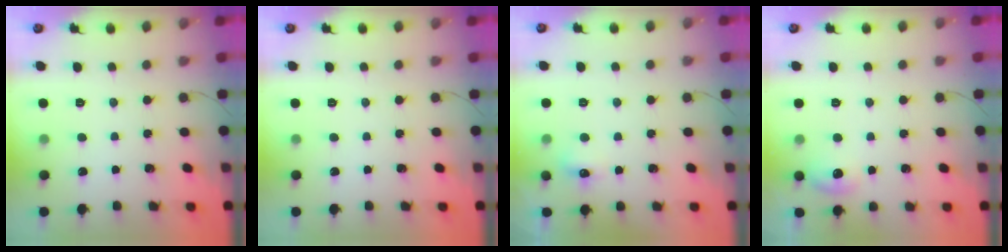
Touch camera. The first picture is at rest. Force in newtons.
{"total": 0.0}
{"total": 5.6, "press": 5.4, "slide": 1.6}
{"total": 6.4, "press": 6.2, "slide": 1.4}